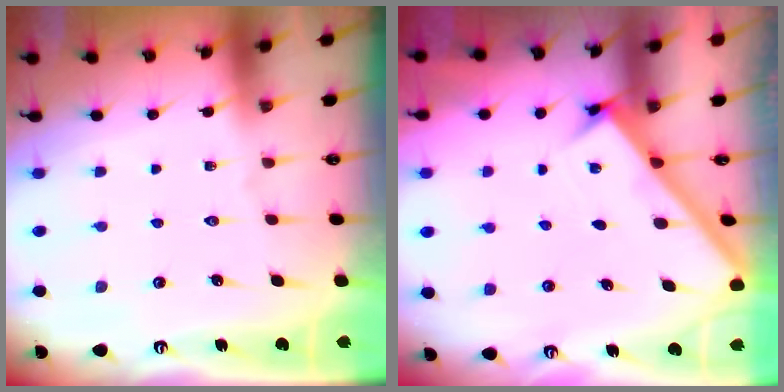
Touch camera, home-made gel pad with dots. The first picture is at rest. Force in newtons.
{"total": 2.6, "press": 2.6, "slide": 0.3}